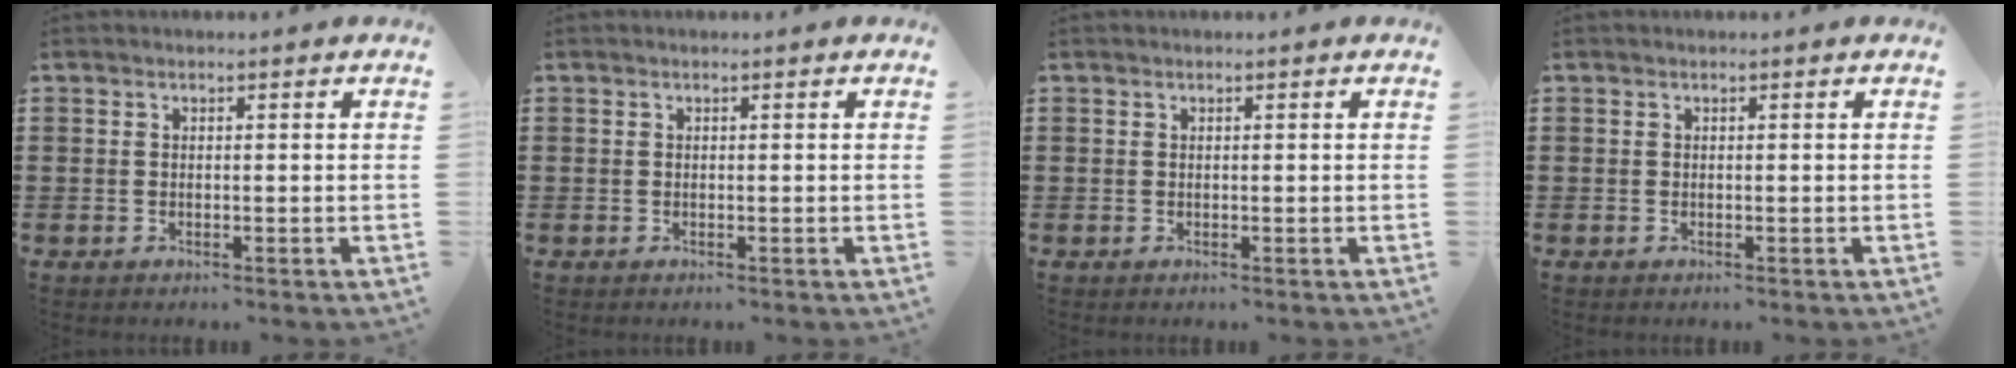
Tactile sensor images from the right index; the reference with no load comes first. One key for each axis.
{"total": 0.0}
{"total": 0.0}
{"total": 0.0}